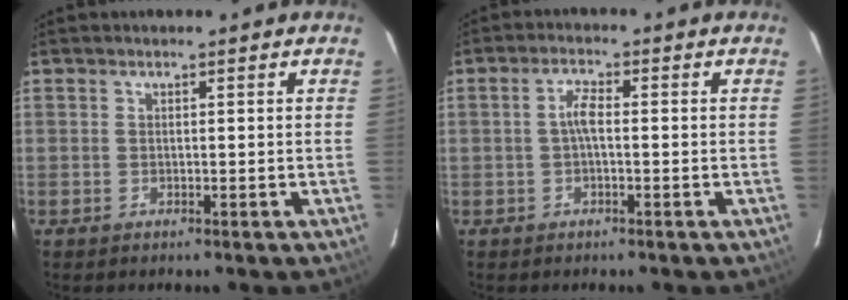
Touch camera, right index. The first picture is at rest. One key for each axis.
{"total": 2.8, "fx": -0.3, "fy": 0.8, "fz": 2.6, "tx": -0.053, "ty": 0.008, "tz": -0.005}